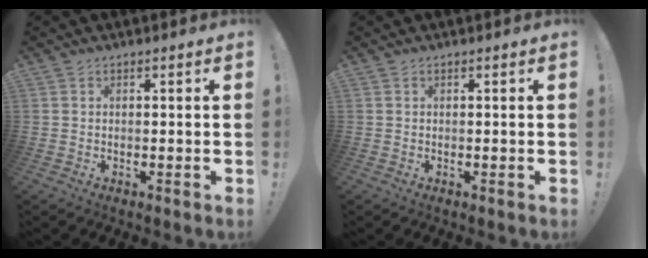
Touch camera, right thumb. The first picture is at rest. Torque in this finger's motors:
{"motor_torque": [0.00, 0.00, 0.00, 0.00, -0.03]}